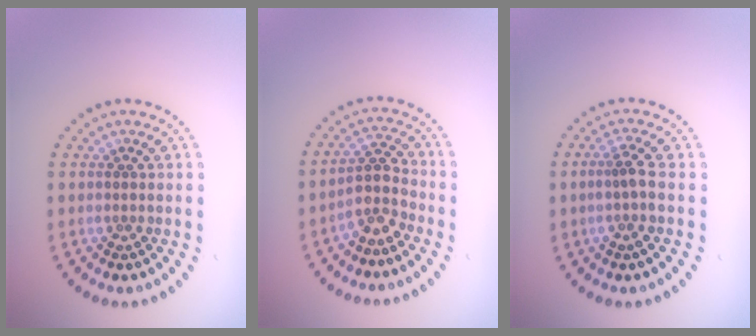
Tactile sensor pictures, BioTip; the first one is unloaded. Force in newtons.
{"total": 2.9, "press": 2.3, "slide": 1.7}
{"total": 1.9, "press": 1.5, "slide": 1.3}